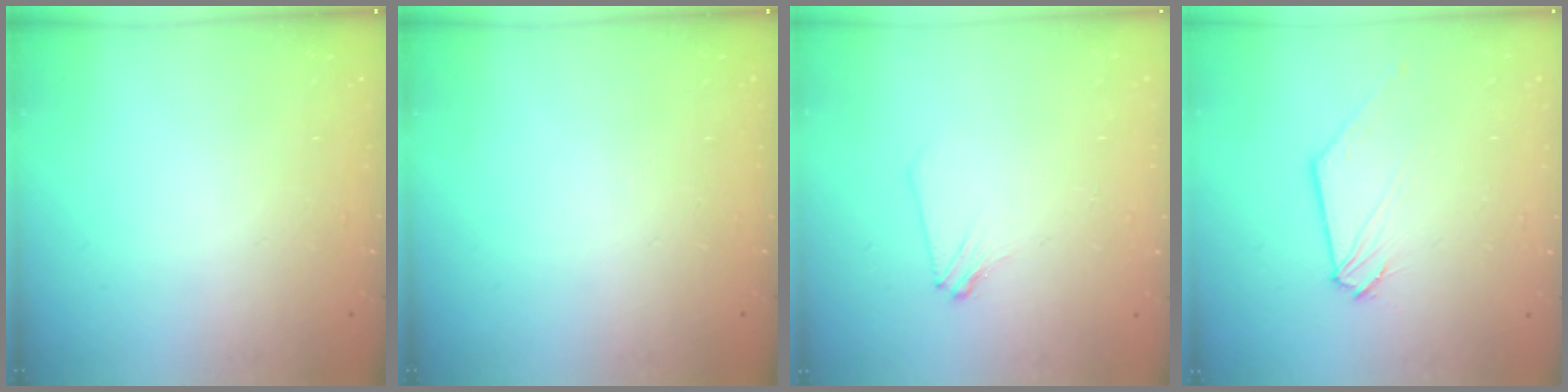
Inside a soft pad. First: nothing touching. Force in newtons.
{"total": 0.0}
{"total": 2.9, "press": 2.9, "slide": 0.5}
{"total": 1.3, "press": 1.2, "slide": 0.2}